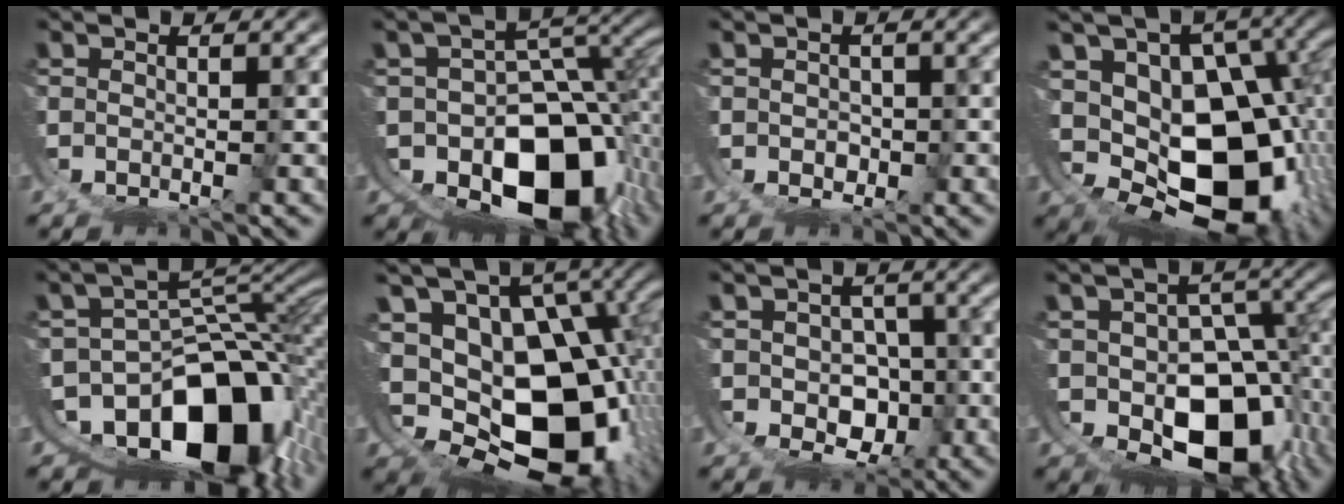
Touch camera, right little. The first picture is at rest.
{"total": 20.2, "force": [-6.9, 14.1, 12.7], "torque": [-0.221, -0.071, -0.086]}
{"total": 0.9, "force": [-0.1, 0.6, 0.7], "torque": [-0.012, -0.007, 0.005]}
{"total": 19.4, "force": [-5.5, 13.1, 13.2], "torque": [-0.254, -0.099, -0.043]}
{"total": 19.4, "force": [-7.6, 12.0, 13.1], "torque": [-0.212, -0.049, -0.103]}
{"total": 21.8, "force": [-5.4, 15.0, 14.9], "torque": [-0.281, -0.105, -0.041]}
{"total": 7.1, "force": [-1.5, 5.9, 3.7], "torque": [-0.064, -0.037, -0.013]}
{"total": 17.4, "force": [-5.8, 12.5, 10.6], "torque": [-0.200, -0.092, -0.052]}